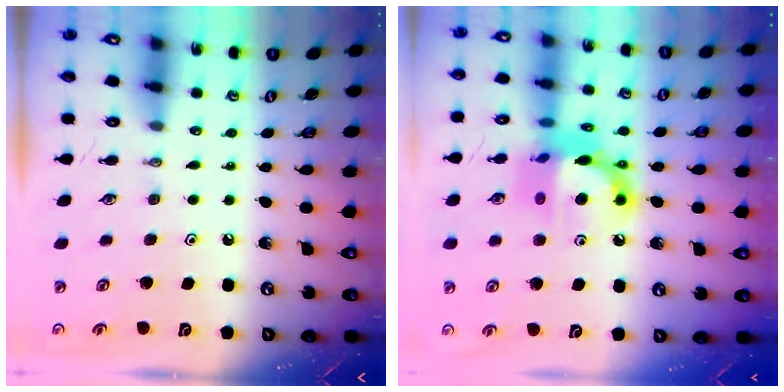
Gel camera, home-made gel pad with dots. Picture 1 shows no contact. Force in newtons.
{"total": 15.2, "press": 15.1, "slide": 1.7}